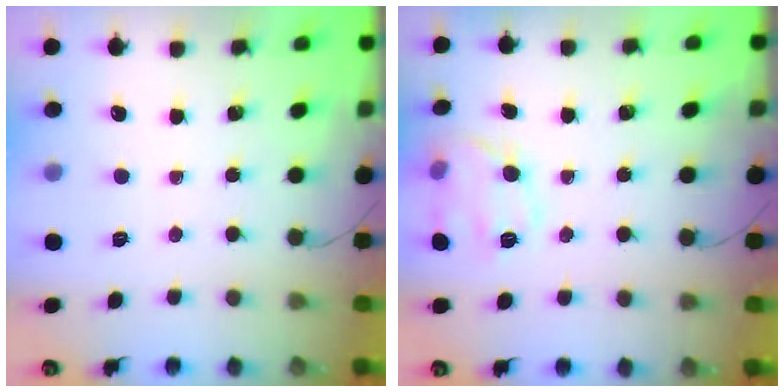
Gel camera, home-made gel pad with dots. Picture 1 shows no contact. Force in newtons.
{"total": 9.4, "press": 9.4, "slide": 0.4}